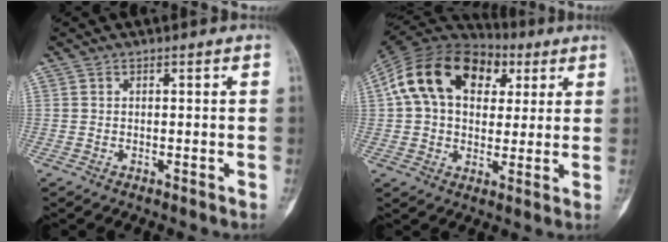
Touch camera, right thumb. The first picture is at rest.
{"total": 19.8, "force": [6.0, 13.5, 13.2], "torque": [-0.221, 0.025, 0.094]}